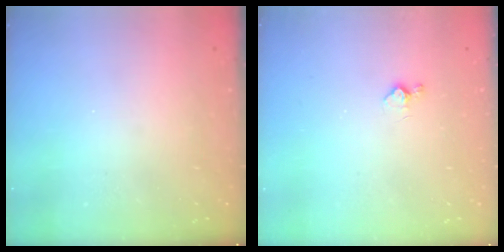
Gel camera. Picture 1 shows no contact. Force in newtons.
{"total": 3.6, "press": 3.5, "slide": 0.6}